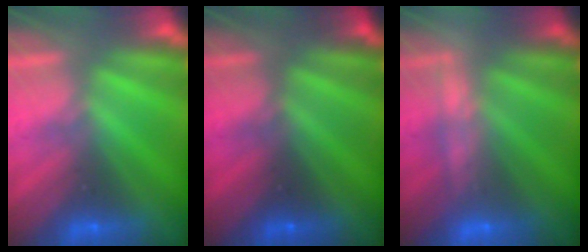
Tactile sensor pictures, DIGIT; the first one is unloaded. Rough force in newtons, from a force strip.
{"total": 1.6}
{"total": 2.3}